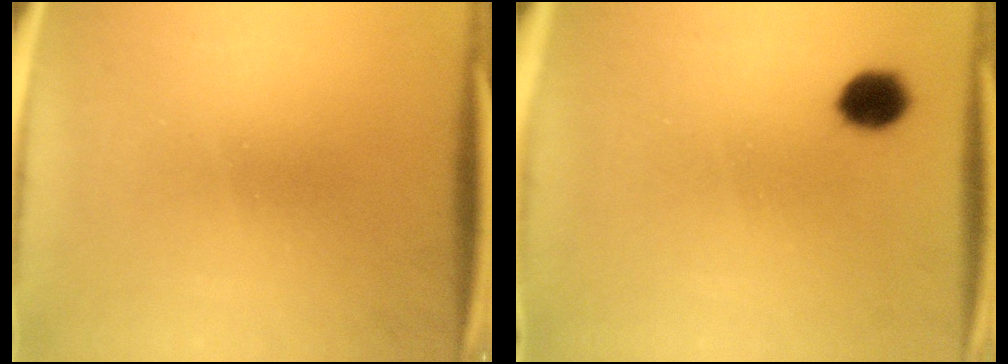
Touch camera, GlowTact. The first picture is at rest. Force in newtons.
{"total": 4.7}